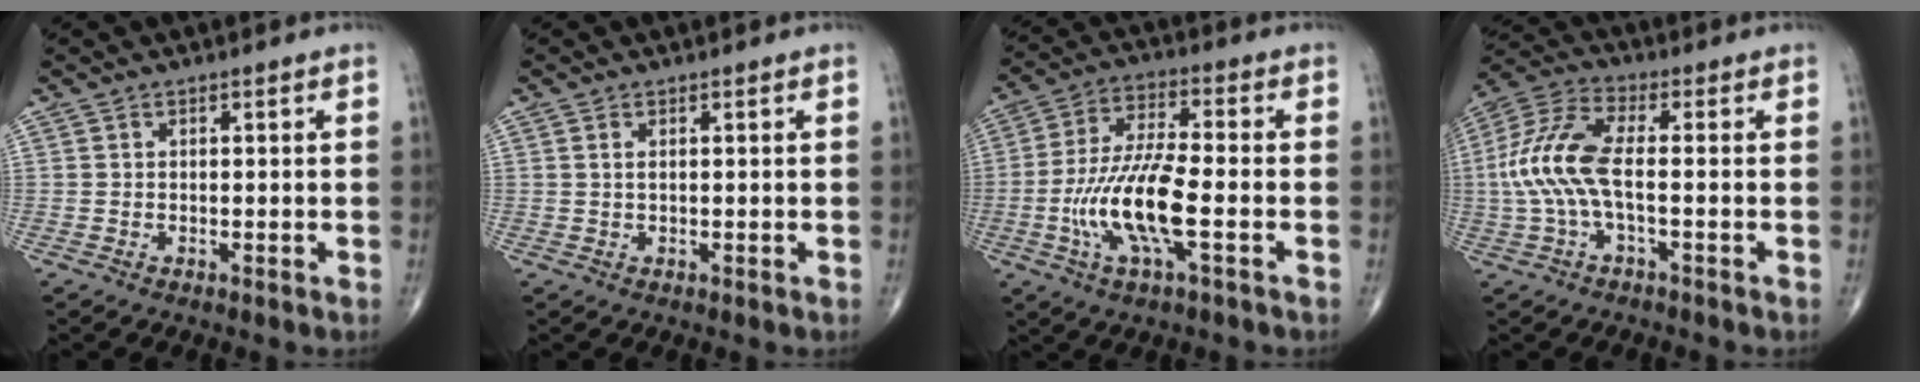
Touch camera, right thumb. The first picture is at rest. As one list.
[{"total": 0.8, "force": [0.3, 0.2, 0.7], "torque": [-0.022, 0.002, 0.008]}, {"total": 13.7, "force": [-3.5, 3.6, 12.7], "torque": [-0.268, 0.018, -0.068]}, {"total": 11.6, "force": [-1.0, 4.1, 10.8], "torque": [-0.257, 0.029, -0.026]}]